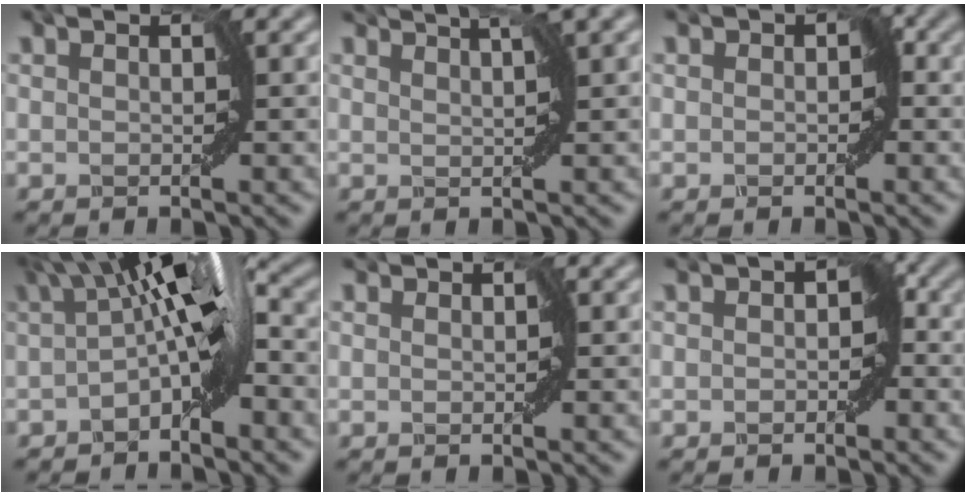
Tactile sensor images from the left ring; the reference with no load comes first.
{"total": 4.7, "force": [3.5, 1.1, 3.0], "torque": [-0.017, 0.019, 0.026]}
{"total": 0.9, "force": [0.0, 0.8, 0.4], "torque": [0.008, 0.001, 0.000]}
{"total": 6.2, "force": [-0.4, 2.2, 5.8], "torque": [-0.085, 0.013, -0.017]}
{"total": 0.5, "force": [-0.2, 0.0, -0.5], "torque": [0.014, -0.003, -0.001]}
{"total": 2.0, "force": [-0.2, 1.5, 1.3], "torque": [-0.001, 0.001, -0.007]}